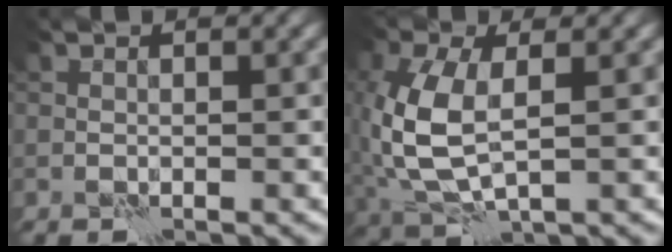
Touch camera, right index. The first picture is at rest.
{"total": 7.8, "force": [0.0, 4.3, 6.5], "torque": [-0.173, 0.000, 0.004]}